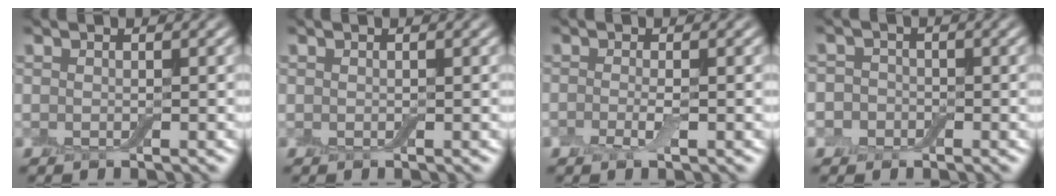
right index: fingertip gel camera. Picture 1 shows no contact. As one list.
[{"total": 0.0}, {"total": 1.4, "force": [-0.5, 0.4, 1.2], "torque": [-0.027, -0.001, -0.014]}, {"total": 2.7, "force": [-1.1, 2.5, 0.6], "torque": [0.012, 0.016, -0.042]}]